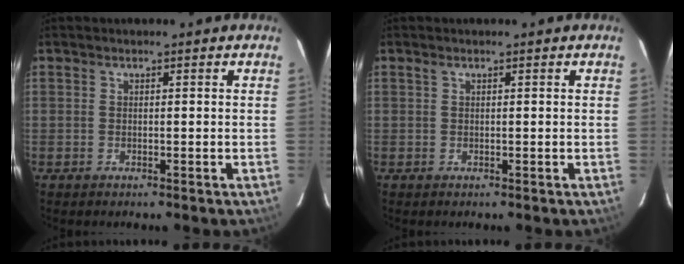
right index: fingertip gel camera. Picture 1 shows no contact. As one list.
[{"total": 0.0}]